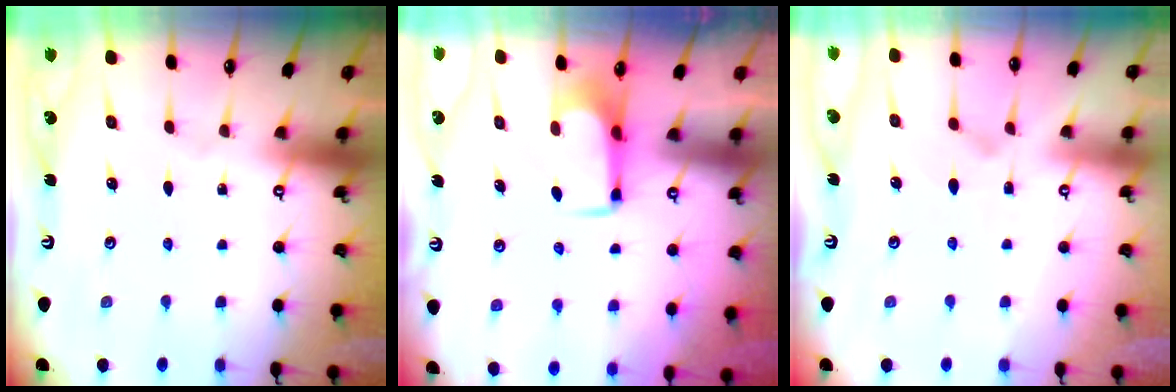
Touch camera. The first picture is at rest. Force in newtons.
{"total": 1.7, "press": 1.6, "slide": 0.5}
{"total": 5.1, "press": 4.9, "slide": 1.3}